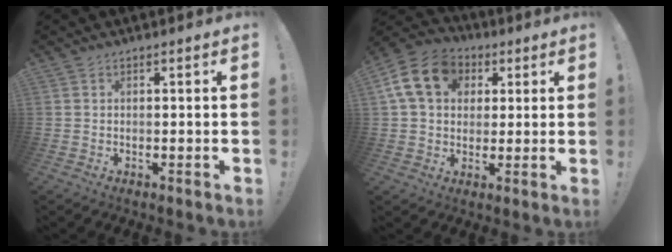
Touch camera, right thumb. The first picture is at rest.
{"total": 16.5, "force": [5.0, 12.7, 9.3], "torque": [-0.153, -0.006, 0.096]}